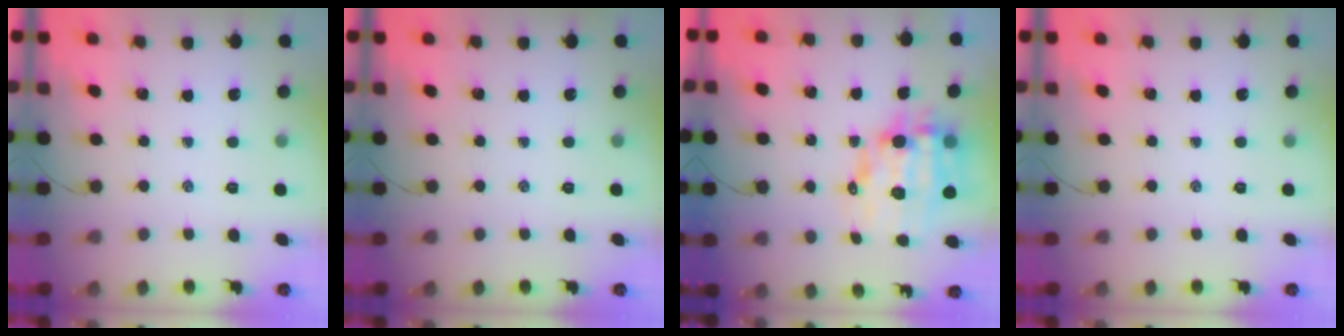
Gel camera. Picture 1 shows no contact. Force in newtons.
{"total": 0.0}
{"total": 12.7, "press": 12.4, "slide": 2.9}
{"total": 0.0}